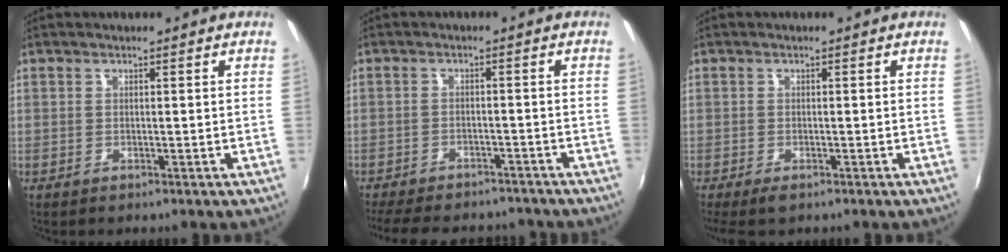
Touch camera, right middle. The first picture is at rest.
{"total": 15.1, "force": [-12.8, 5.2, 6.1], "torque": [-0.141, -0.012, -0.178]}
{"total": 3.7, "force": [-2.6, 1.2, 2.4], "torque": [-0.051, -0.018, -0.042]}